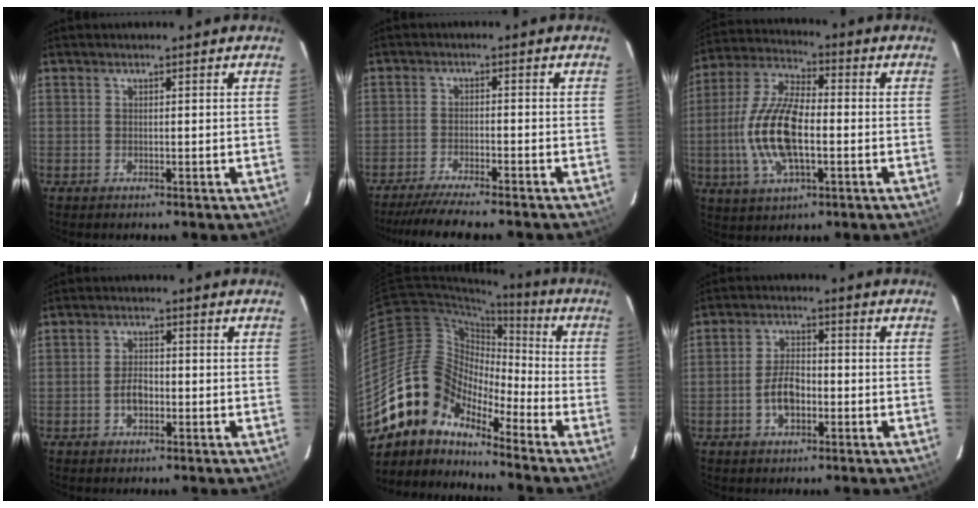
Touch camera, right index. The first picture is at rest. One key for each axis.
{"total": 9.8, "fx": -8.7, "fy": 0.4, "fz": 4.5, "tx": -0.101, "ty": -0.017, "tz": -0.139}
{"total": 14.9, "fx": -2.5, "fy": 6.2, "fz": 13.3, "tx": -0.281, "ty": 0.003, "tz": -0.049}
{"total": 3.2, "fx": -1.2, "fy": 2.0, "fz": 2.2, "tx": -0.043, "ty": 0.005, "tz": -0.020}
{"total": 13.5, "fx": -10.8, "fy": 6.6, "fz": 4.7, "tx": -0.080, "ty": 0.022, "tz": -0.222}
{"total": 5.6, "fx": -2.0, "fy": 3.1, "fz": 4.3, "tx": -0.086, "ty": 0.009, "tz": -0.032}